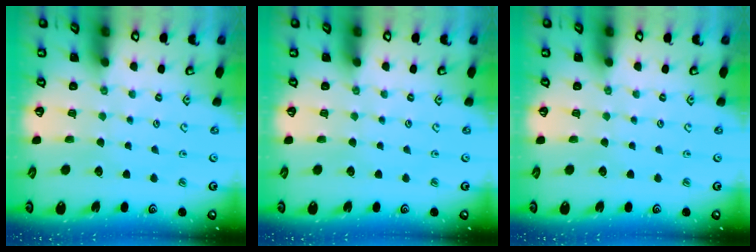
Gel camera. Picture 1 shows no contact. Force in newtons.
{"total": 0.0}
{"total": 0.0}